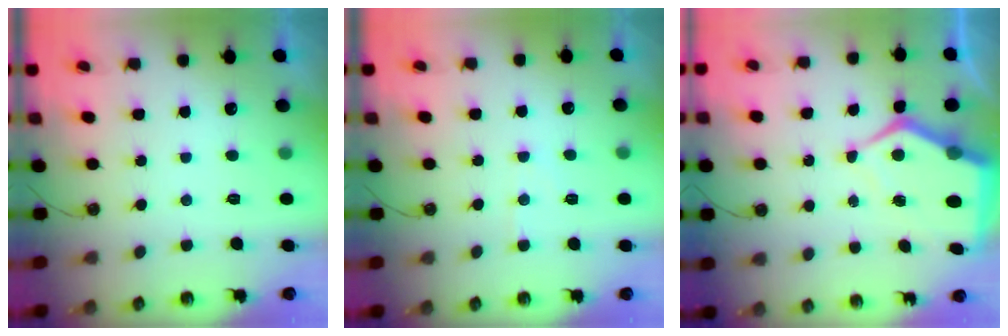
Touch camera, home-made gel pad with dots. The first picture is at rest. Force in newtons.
{"total": 4.8, "press": 4.7, "slide": 0.5}
{"total": 10.2, "press": 10.1, "slide": 1.1}